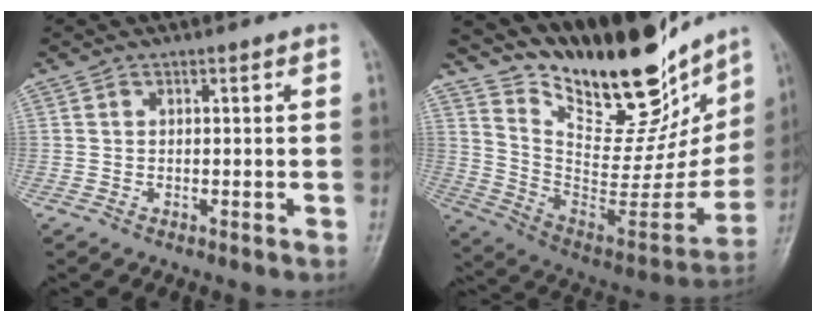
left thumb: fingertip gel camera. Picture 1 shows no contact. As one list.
[{"total": 28.6, "force": [21.2, 10.6, 16.1], "torque": [-0.212, -0.104, 0.341]}]